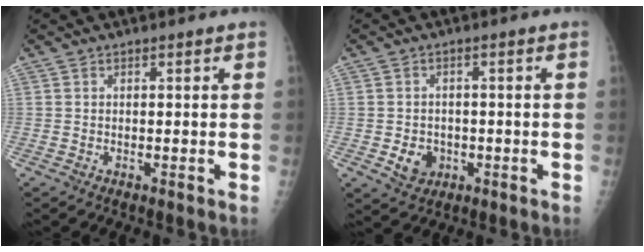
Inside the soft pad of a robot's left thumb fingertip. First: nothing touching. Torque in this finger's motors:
{"motor_torque": [-0.12, 0.10, 0.02, -0.02, 0.00]}